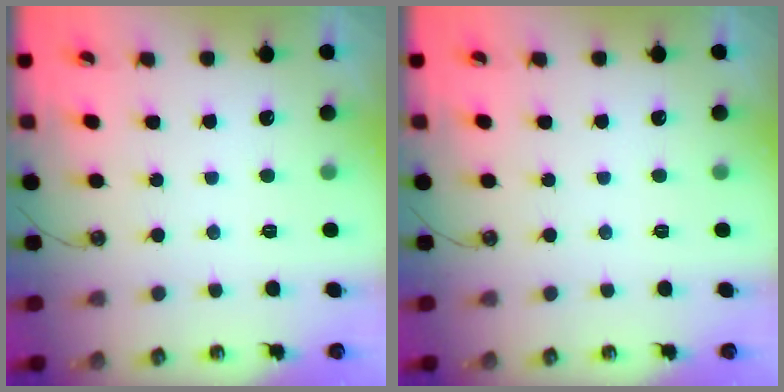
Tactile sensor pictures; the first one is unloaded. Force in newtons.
{"total": 0.0}